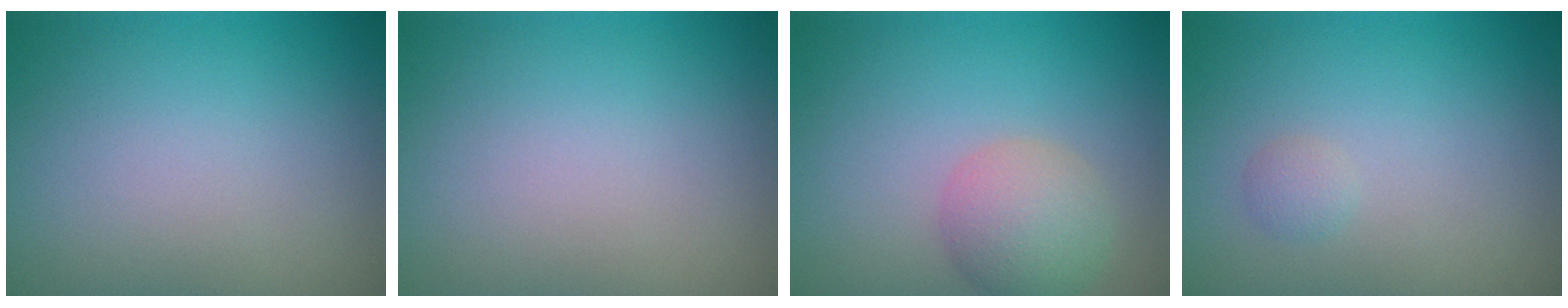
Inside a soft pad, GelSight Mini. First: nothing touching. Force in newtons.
{"total": 0.0}
{"total": 3.6, "press": 3.6, "slide": 0.2}
{"total": 0.7, "press": 0.7, "slide": 0.0}